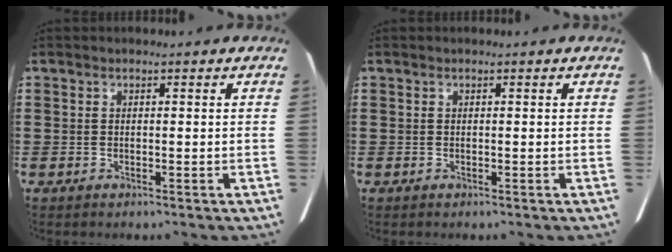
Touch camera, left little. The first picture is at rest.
{"total": 0.0}